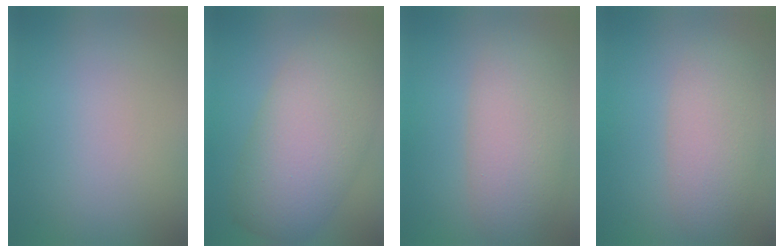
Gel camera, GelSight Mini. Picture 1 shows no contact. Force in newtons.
{"total": 9.3, "press": 9.3, "slide": 0.3}
{"total": 6.3, "press": 6.3, "slide": 0.4}
{"total": 4.7, "press": 4.7, "slide": 0.1}